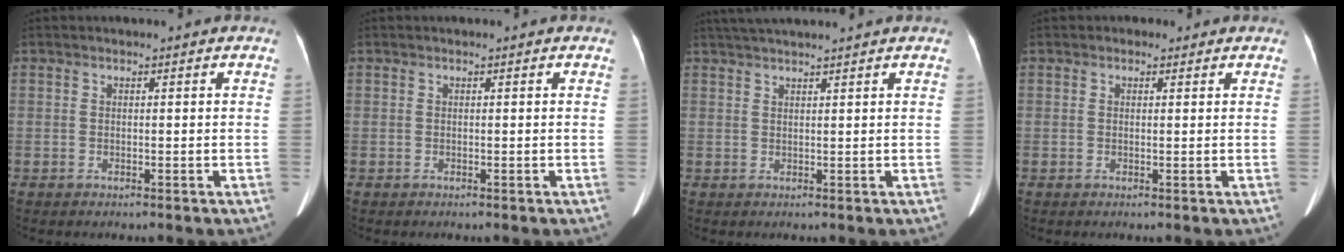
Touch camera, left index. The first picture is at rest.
{"total": 0.0}
{"total": 6.9, "force": [6.1, -0.4, 3.2], "torque": [-0.051, 0.036, 0.093]}
{"total": 0.9, "force": [0.5, 0.8, 0.2], "torque": [-0.003, 0.003, 0.001]}